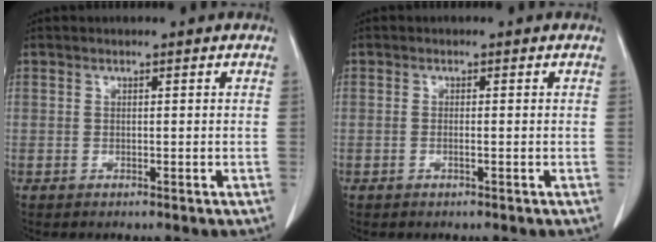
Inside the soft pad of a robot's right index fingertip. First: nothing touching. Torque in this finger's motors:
{"motor_torque": [-0.11, 0.12, -0.08, -0.01]}